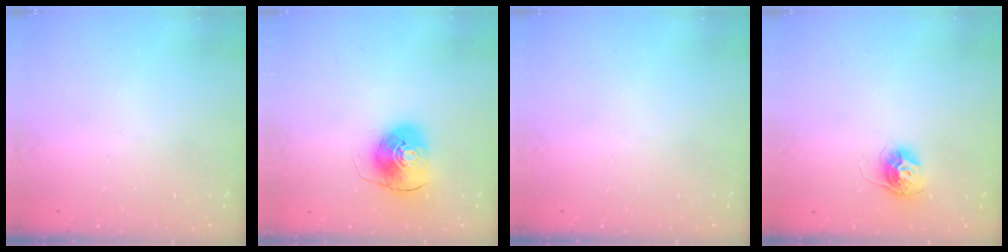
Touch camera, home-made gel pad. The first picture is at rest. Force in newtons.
{"total": 8.9, "press": 8.7, "slide": 1.5}
{"total": 0.0}
{"total": 10.8, "press": 10.8, "slide": 0.8}